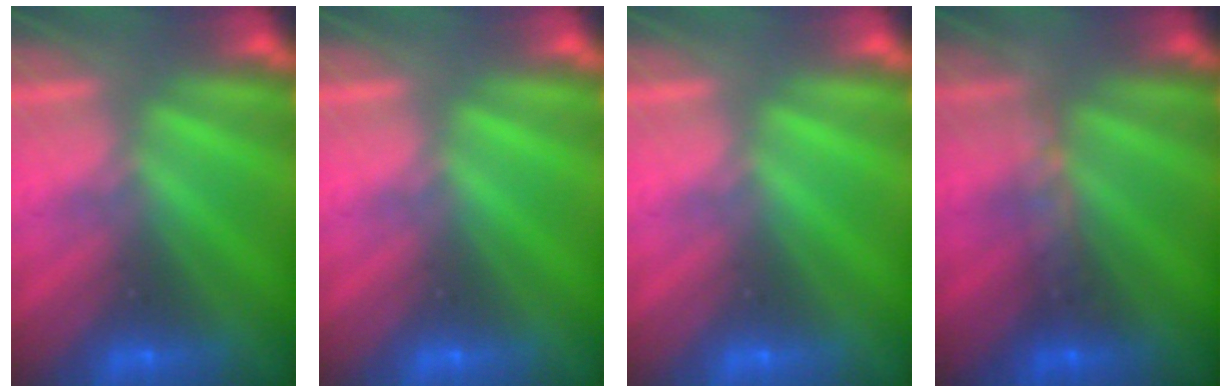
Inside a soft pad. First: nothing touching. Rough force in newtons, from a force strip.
{"total": 0.0}
{"total": 0.0}
{"total": 2.9}